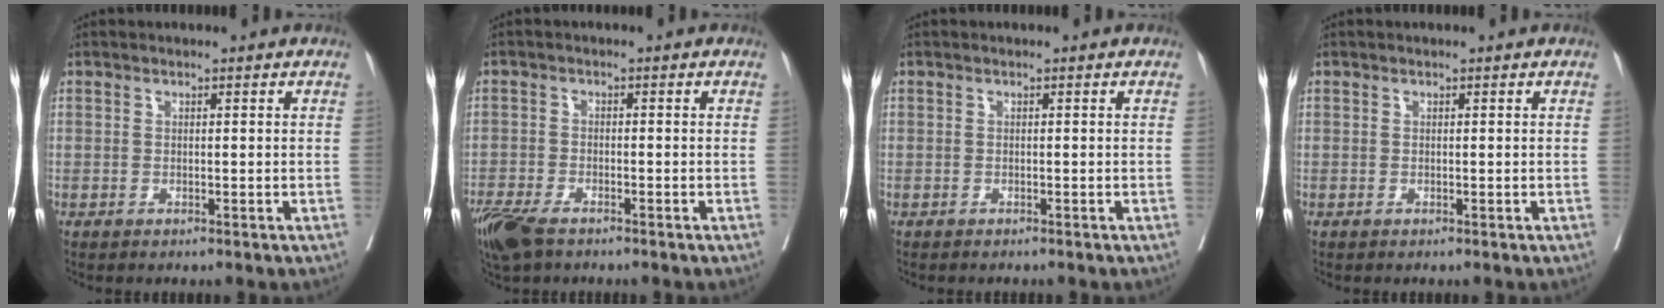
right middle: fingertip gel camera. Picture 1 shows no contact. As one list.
[{"total": 6.8, "force": [-5.0, 2.4, 3.9], "torque": [-0.073, -0.012, -0.091]}, {"total": 1.1, "force": [-1.0, 0.3, 0.4], "torque": [-0.008, -0.002, -0.014]}, {"total": 0.0}]